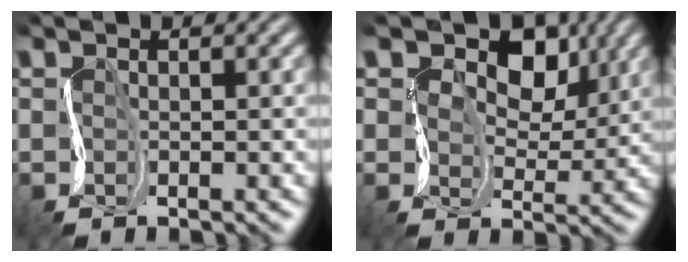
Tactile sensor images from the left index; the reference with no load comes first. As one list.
[{"total": 8.9, "force": [4.2, 5.6, 5.5], "torque": [-0.064, 0.007, 0.053]}]